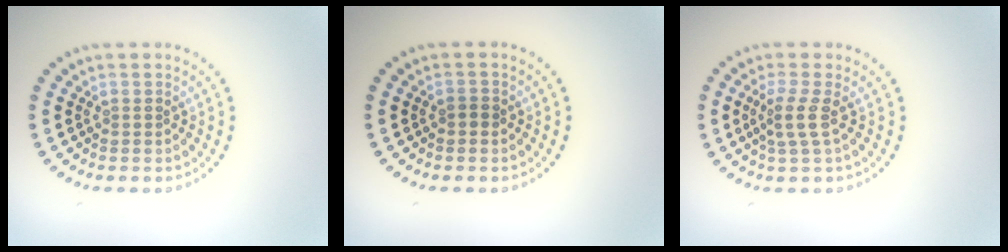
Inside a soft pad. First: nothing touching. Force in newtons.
{"total": 0.8, "press": 0.7, "slide": 0.1}
{"total": 2.1, "press": 1.6, "slide": 1.4}